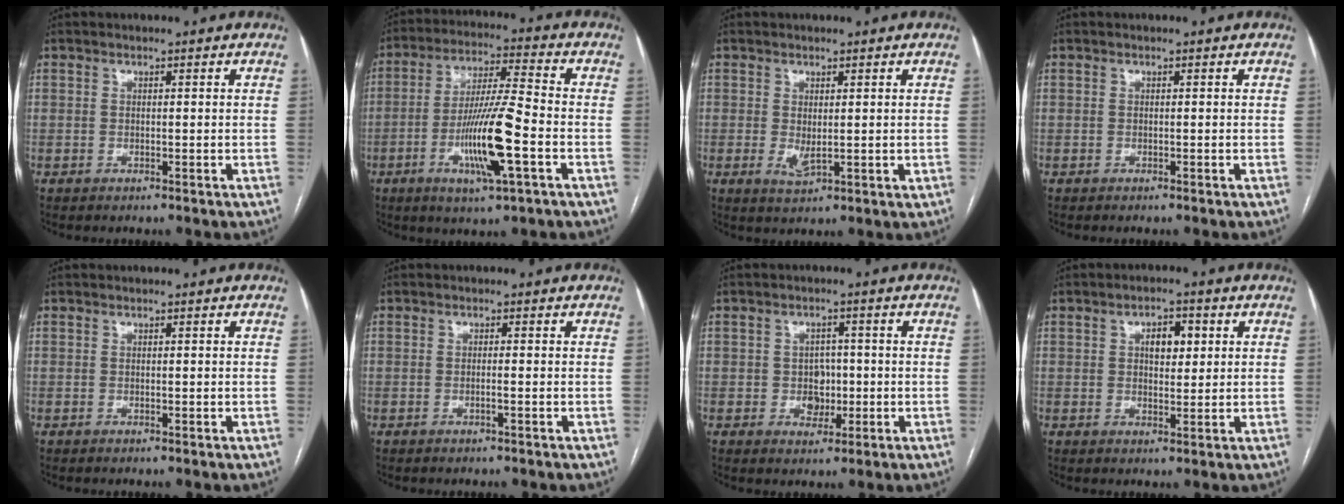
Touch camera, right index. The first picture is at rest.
{"total": 13.3, "force": [-4.2, 0.6, 12.6], "torque": [-0.244, -0.010, -0.076]}
{"total": 1.3, "force": [-0.2, 0.5, 1.1], "torque": [-0.021, -0.003, -0.002]}
{"total": 0.0}
{"total": 0.0}
{"total": 0.9, "force": [-0.3, -0.1, 0.9], "torque": [-0.019, 0.000, -0.005]}
{"total": 3.8, "force": [-0.5, 3.0, 2.2], "torque": [-0.030, 0.009, -0.002]}
{"total": 4.4, "force": [1.3, 2.2, 3.6], "torque": [-0.056, 0.010, 0.021]}